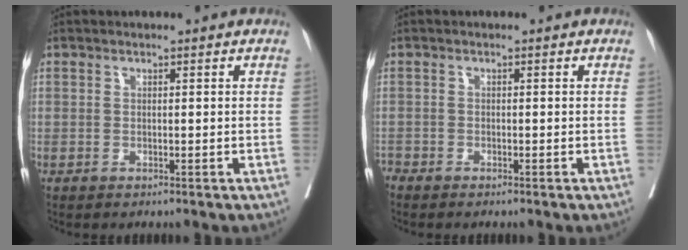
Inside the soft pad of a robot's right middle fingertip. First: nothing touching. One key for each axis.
{"total": 1.0, "fx": -1.0, "fy": 0.2, "fz": 0.0, "tx": 0.003, "ty": -0.002, "tz": -0.020}